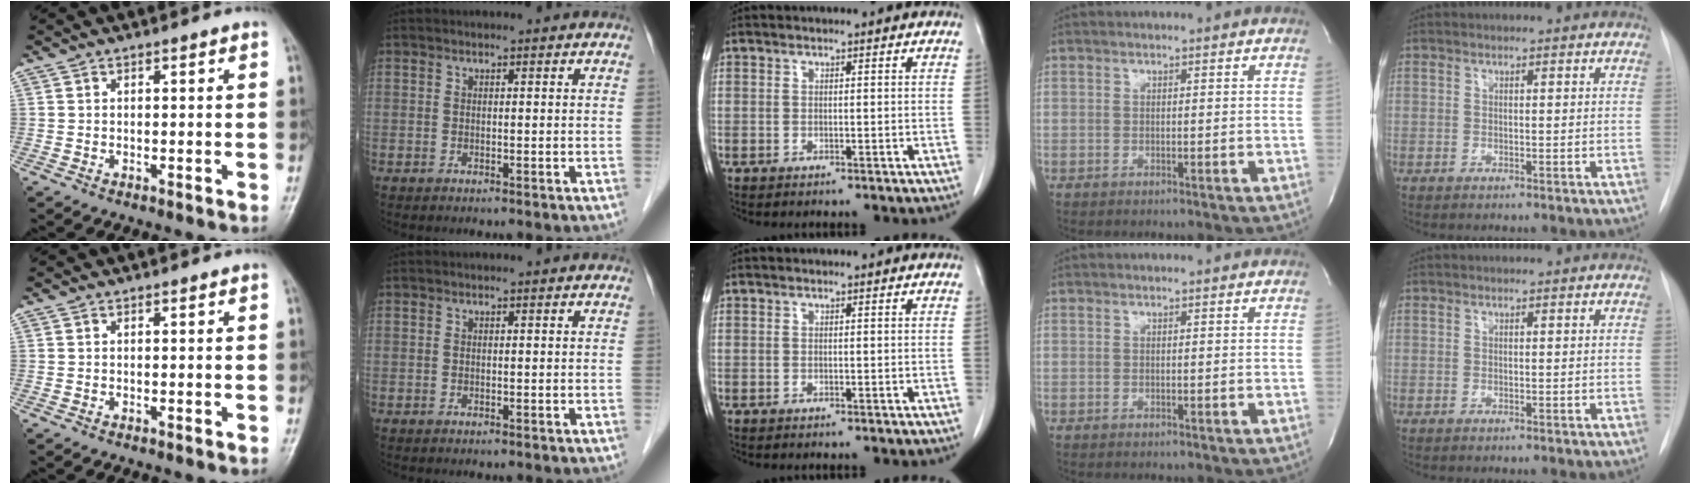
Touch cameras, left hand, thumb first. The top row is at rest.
{}